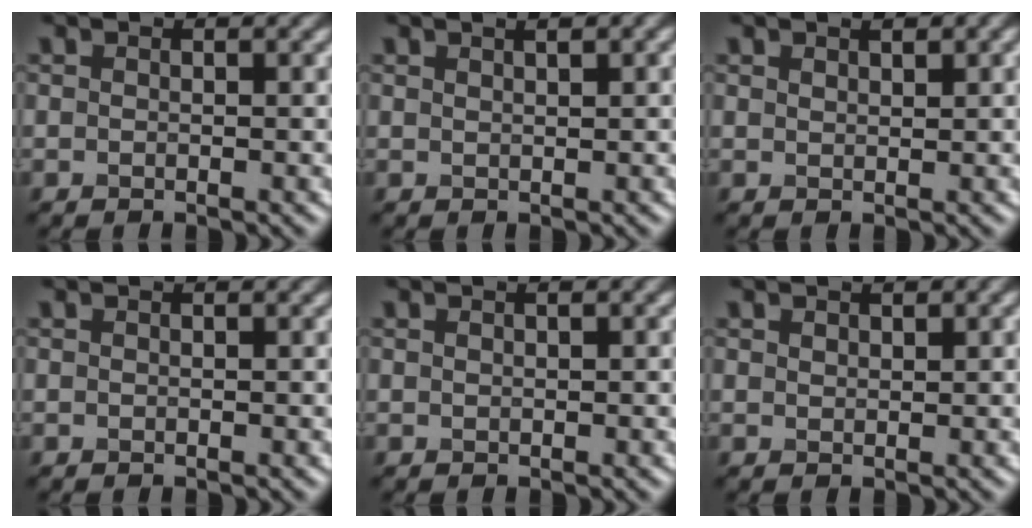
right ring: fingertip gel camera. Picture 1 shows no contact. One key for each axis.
{"total": 1.6, "fx": 1.0, "fy": 0.4, "fz": 1.2, "tx": -0.011, "ty": 0.001, "tz": 0.012}
{"total": 1.3, "fx": 0.9, "fy": 0.5, "fz": 0.8, "tx": -0.013, "ty": 0.002, "tz": 0.016}
{"total": 0.0}
{"total": 0.6, "fx": 0.3, "fy": 0.2, "fz": 0.5, "tx": -0.009, "ty": 0.005, "tz": 0.004}
{"total": 1.0, "fx": 0.7, "fy": 0.5, "fz": 0.5, "tx": -0.009, "ty": 0.002, "tz": 0.013}